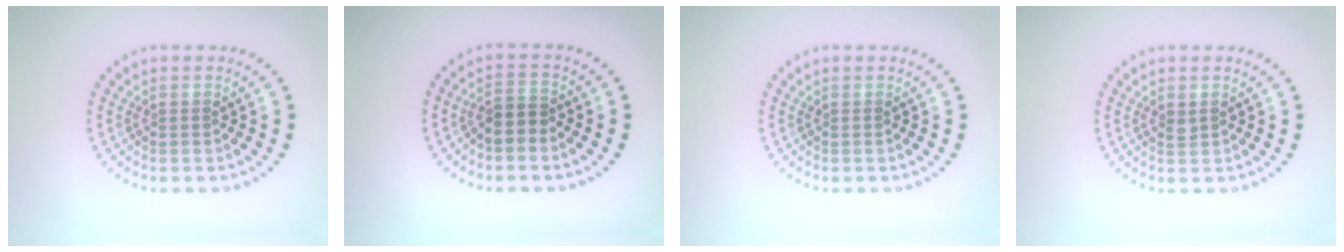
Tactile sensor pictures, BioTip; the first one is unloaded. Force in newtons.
{"total": 1.7, "press": 1.3, "slide": 1.1}
{"total": 0.0}
{"total": 0.6, "press": 0.6, "slide": 0.3}